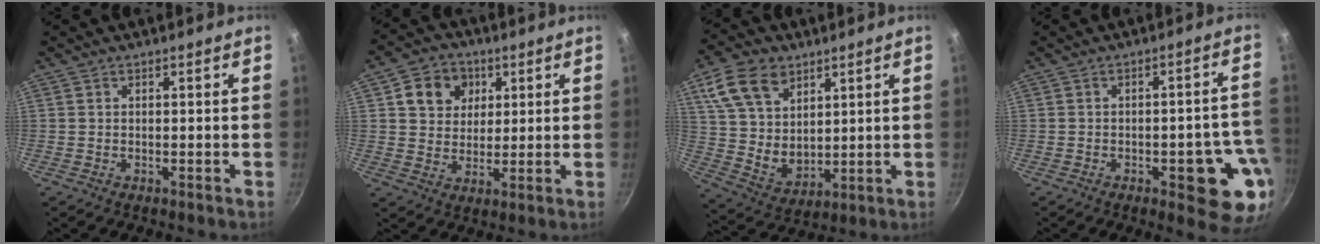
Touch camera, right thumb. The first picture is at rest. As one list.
[{"total": 9.1, "force": [3.3, 7.7, 3.7], "torque": [-0.027, -0.001, 0.053]}, {"total": 15.2, "force": [7.2, 10.5, 8.4], "torque": [-0.128, -0.023, 0.148]}, {"total": 12.3, "force": [-4.3, 4.5, 10.6], "torque": [-0.083, 0.020, -0.053]}]